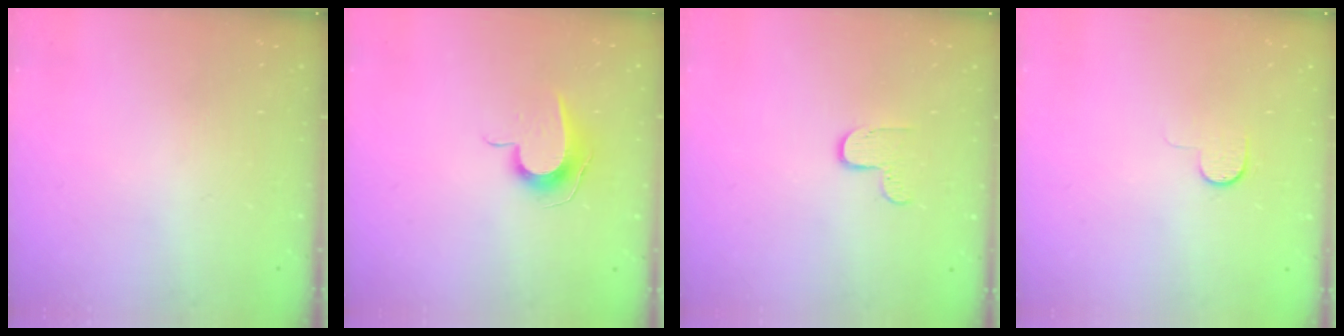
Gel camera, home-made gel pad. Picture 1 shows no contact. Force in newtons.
{"total": 8.8, "press": 8.7, "slide": 0.8}
{"total": 4.7, "press": 4.7, "slide": 0.4}
{"total": 5.0, "press": 5.0, "slide": 0.5}